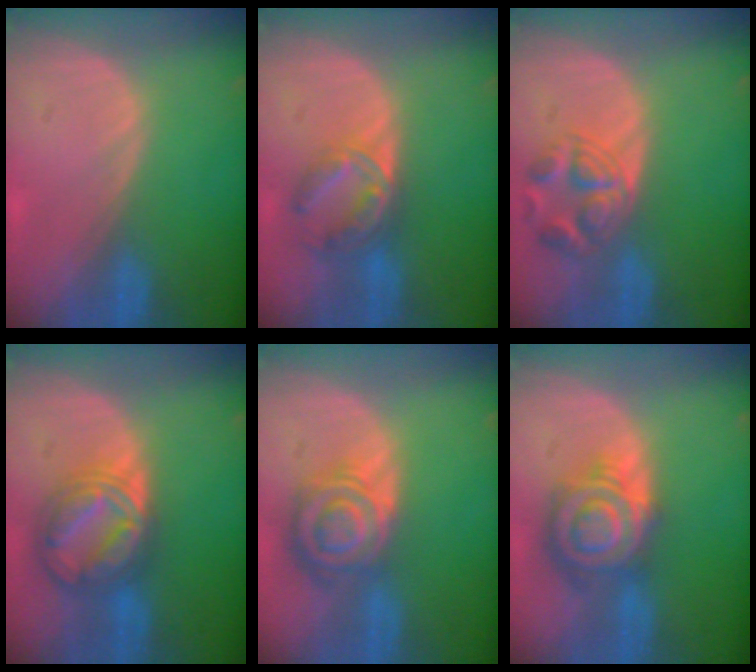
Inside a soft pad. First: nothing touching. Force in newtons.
{"total": 7.1, "press": 6.1, "slide": 3.7}
{"total": 5.6, "press": 5.6, "slide": 0.2}
{"total": 8.6, "press": 8.5, "slide": 0.6}
{"total": 8.6, "press": 7.5, "slide": 4.2}
{"total": 8.8, "press": 8.8, "slide": 0.5}